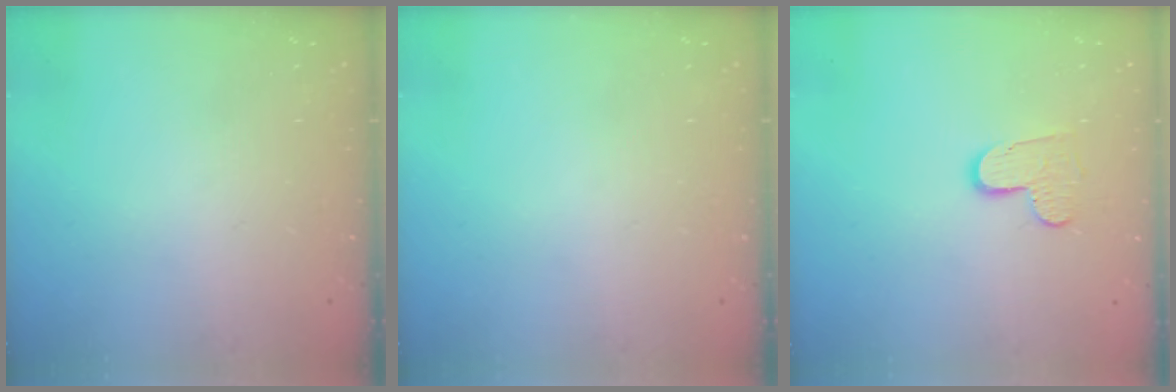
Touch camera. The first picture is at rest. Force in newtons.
{"total": 0.0}
{"total": 8.3, "press": 8.3, "slide": 0.5}